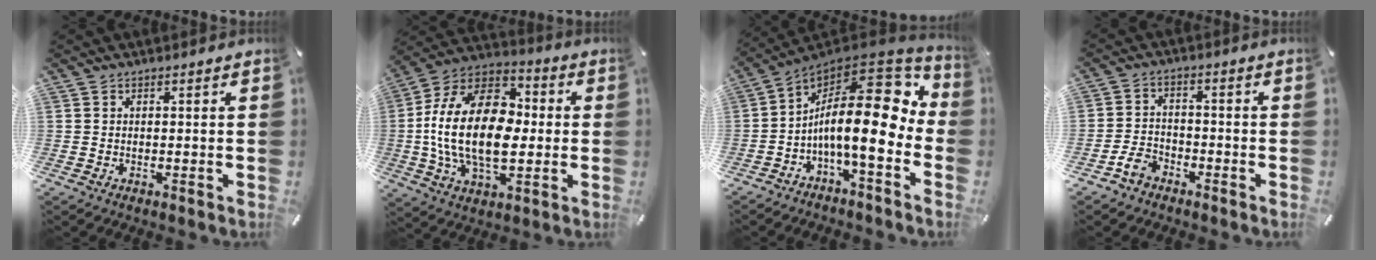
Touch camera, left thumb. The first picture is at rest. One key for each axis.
{"total": 24.0, "fx": -1.3, "fy": 15.1, "fz": 18.5, "tx": -0.380, "ty": 0.009, "tz": -0.024}
{"total": 20.1, "fx": 0.2, "fy": 8.0, "fz": 18.4, "tx": -0.316, "ty": -0.038, "tz": -0.002}
{"total": 5.2, "fx": -3.5, "fy": 3.4, "fz": 1.6, "tx": -0.029, "ty": 0.021, "tz": -0.067}